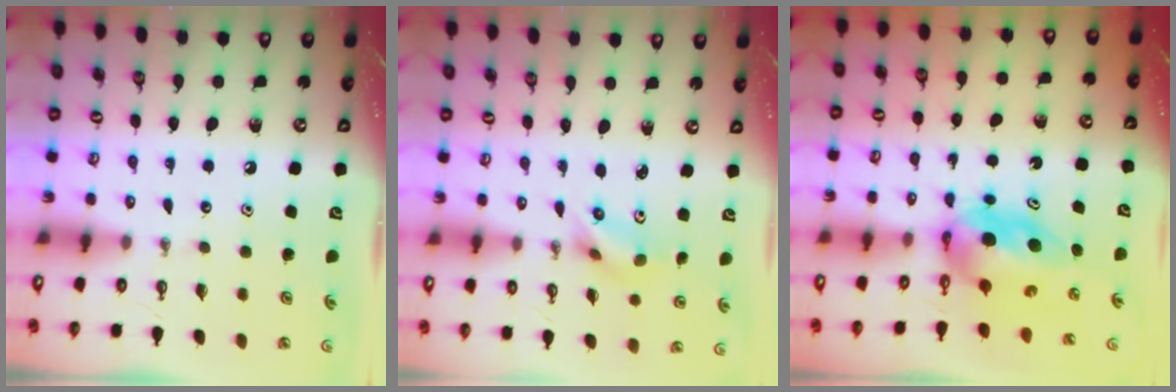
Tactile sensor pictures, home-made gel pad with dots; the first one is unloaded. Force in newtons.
{"total": 5.9, "press": 3.3, "slide": 4.9}
{"total": 6.7, "press": 6.6, "slide": 1.4}